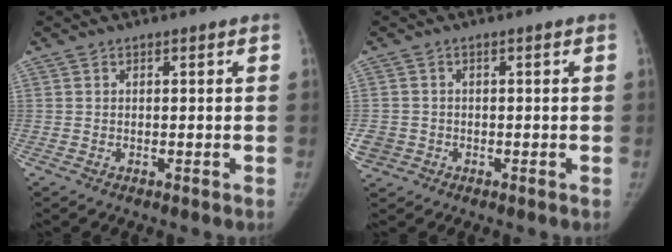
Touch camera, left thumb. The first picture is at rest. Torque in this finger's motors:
{"motor_torque": [0.74, 0.84, 0.95, 0.76, 0.24]}